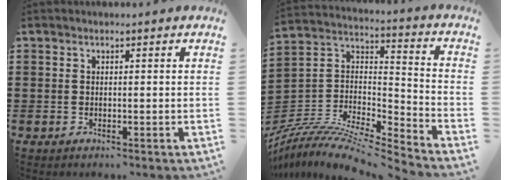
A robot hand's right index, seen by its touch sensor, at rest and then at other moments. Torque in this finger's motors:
{"motor_torque": [-0.35, 1.65, -1.05, 0.00]}